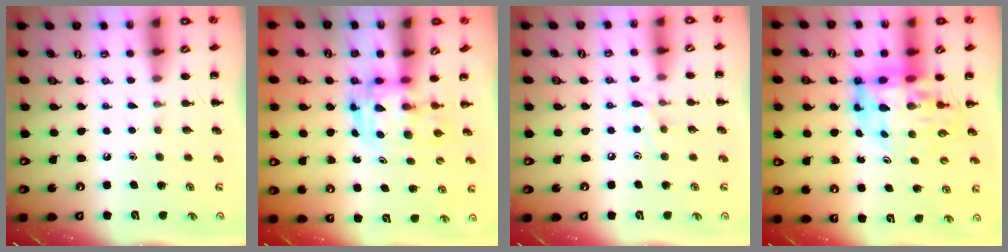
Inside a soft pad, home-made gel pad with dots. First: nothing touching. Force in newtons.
{"total": 3.3, "press": 3.2, "slide": 0.7}
{"total": 6.9, "press": 6.7, "slide": 1.4}
{"total": 11.3, "press": 10.7, "slide": 3.6}